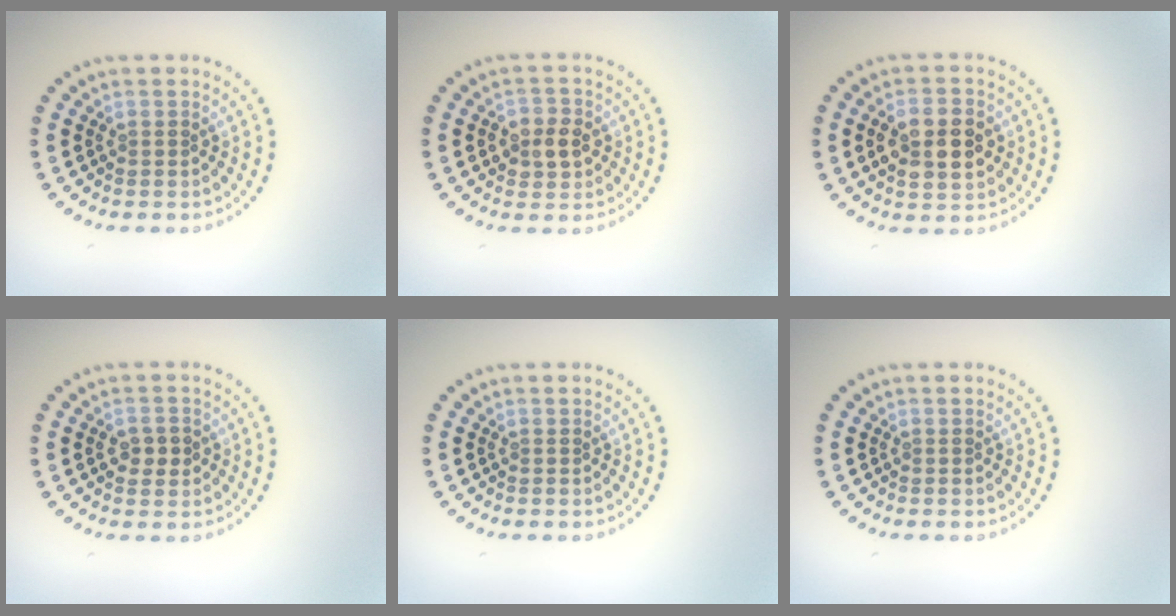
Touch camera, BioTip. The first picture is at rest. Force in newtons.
{"total": 2.8, "press": 2.7, "slide": 0.5}
{"total": 4.8, "press": 4.8, "slide": 0.2}
{"total": 1.9, "press": 1.9, "slide": 0.2}
{"total": 0.0}
{"total": 0.0}